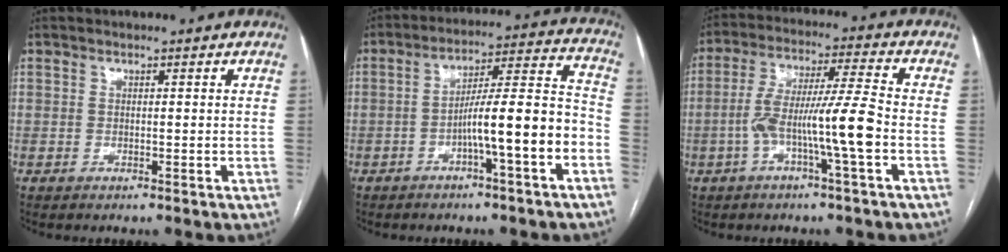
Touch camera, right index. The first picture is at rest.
{"total": 11.5, "force": [-4.4, 0.2, 10.6], "torque": [-0.167, 0.029, -0.066]}
{"total": 10.7, "force": [-3.0, -0.5, 10.3], "torque": [-0.200, 0.017, -0.055]}